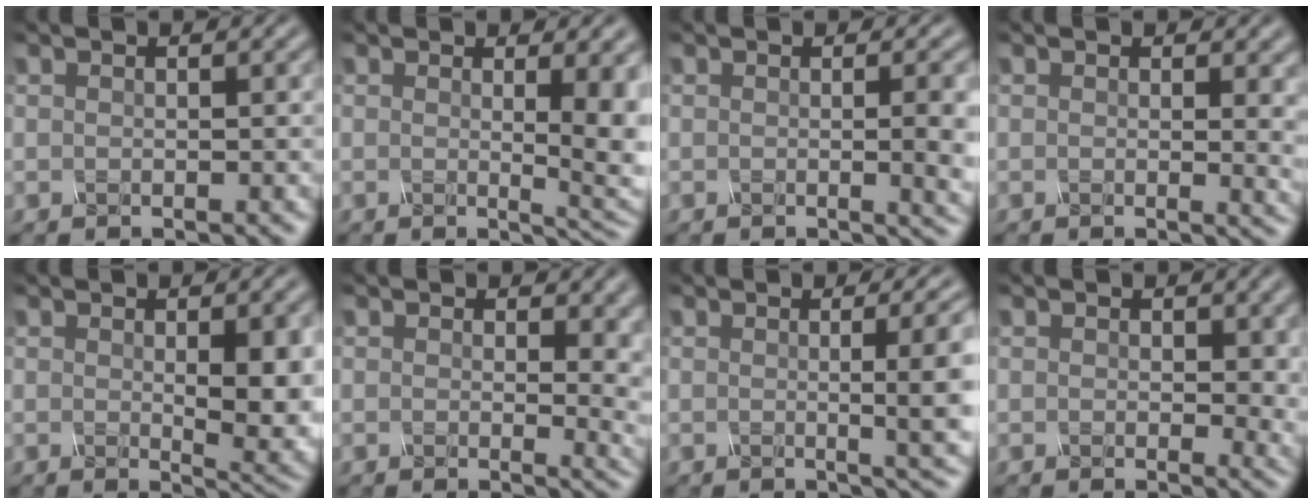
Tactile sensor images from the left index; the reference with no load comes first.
{"total": 5.9, "force": [0.6, 2.0, 5.5], "torque": [-0.045, -0.005, 0.011]}
{"total": 5.0, "force": [-0.1, 1.8, 4.6], "torque": [-0.037, -0.001, 0.000]}
{"total": 3.1, "force": [0.5, 1.2, 2.8], "torque": [-0.024, -0.006, 0.007]}
{"total": 5.5, "force": [0.3, 1.7, 5.2], "torque": [-0.067, -0.009, 0.009]}
{"total": 5.2, "force": [0.8, 2.8, 4.4], "torque": [-0.033, -0.009, 0.012]}
{"total": 8.7, "force": [0.2, 3.0, 8.1], "torque": [-0.060, 0.009, -0.002]}
{"total": 3.4, "force": [0.7, 2.0, 2.7], "torque": [-0.024, -0.005, 0.005]}